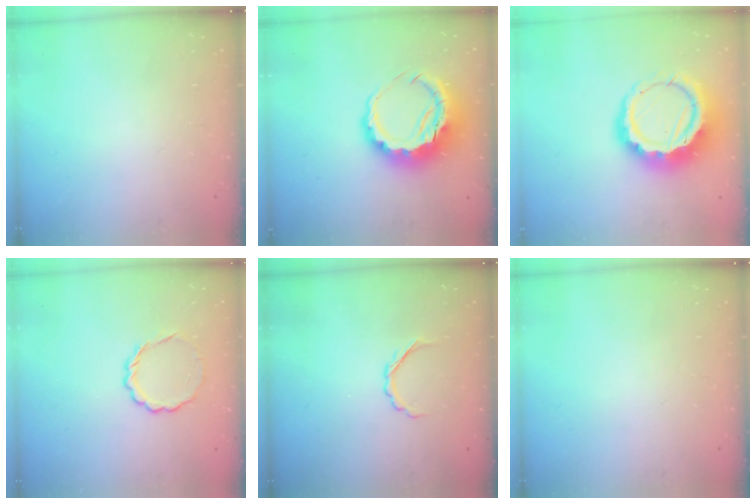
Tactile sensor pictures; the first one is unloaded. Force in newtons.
{"total": 10.0, "press": 9.7, "slide": 2.4}
{"total": 13.7, "press": 13.5, "slide": 2.5}
{"total": 4.7, "press": 4.4, "slide": 1.6}
{"total": 2.9, "press": 2.8, "slide": 0.9}
{"total": 0.0}